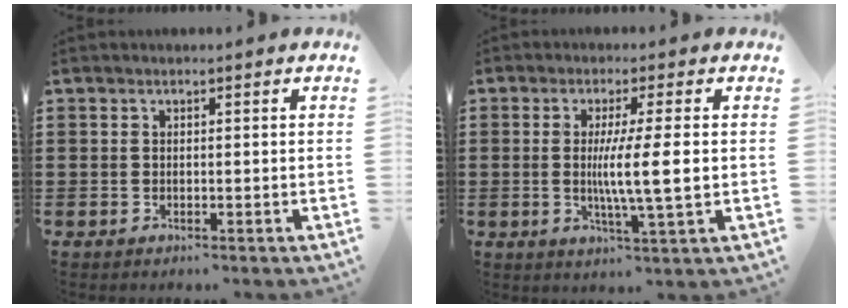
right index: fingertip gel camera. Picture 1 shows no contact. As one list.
[{"total": 7.0, "force": [0.1, 0.1, 7.0], "torque": [-0.126, -0.006, -0.003]}]